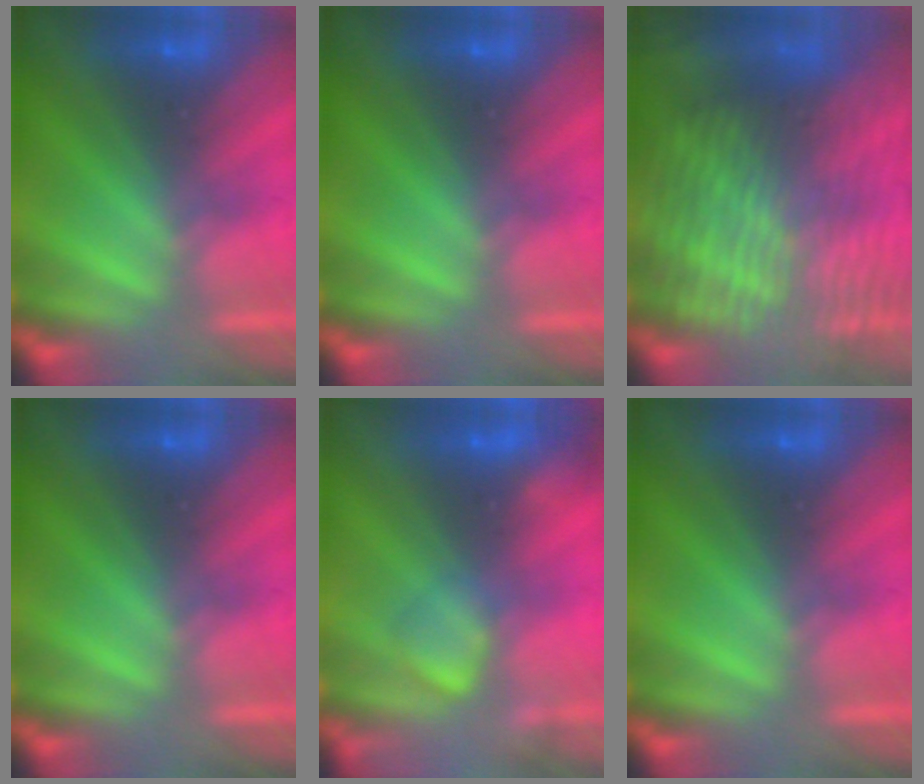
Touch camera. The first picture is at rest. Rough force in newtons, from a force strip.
{"total": 0.0}
{"total": 7.1}
{"total": 0.0}
{"total": 2.4}
{"total": 0.0}